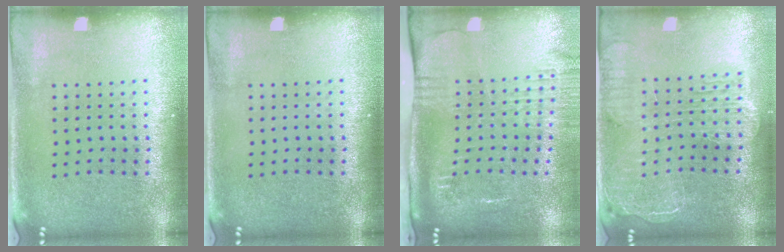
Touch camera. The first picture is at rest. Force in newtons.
{"total": 0.0}
{"total": 2.7, "press": 2.0, "slide": 1.8}
{"total": 2.5, "press": 2.2, "slide": 1.2}